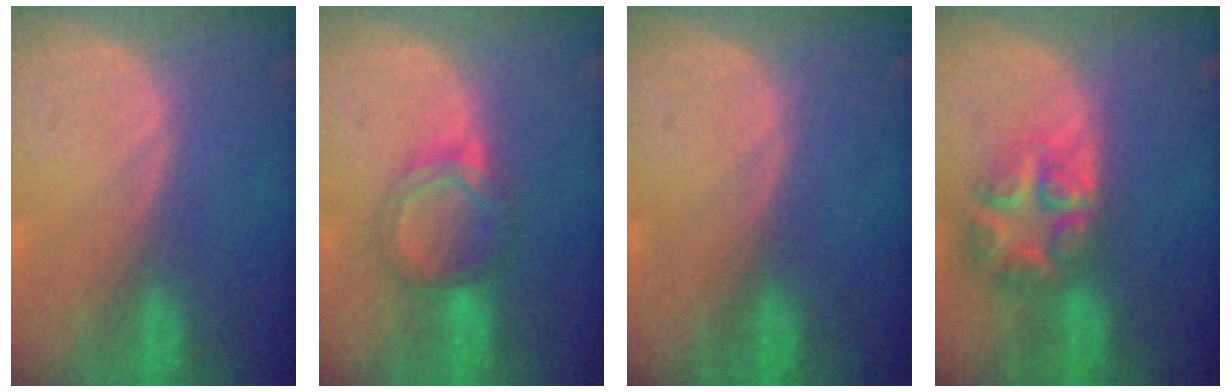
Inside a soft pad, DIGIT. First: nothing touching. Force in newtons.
{"total": 5.3, "press": 5.0, "slide": 1.8}
{"total": 0.0}
{"total": 8.1, "press": 7.0, "slide": 4.0}